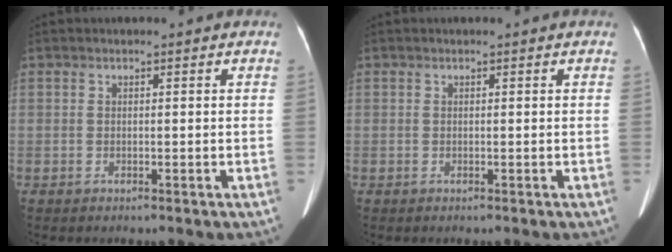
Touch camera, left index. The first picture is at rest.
{"total": 0.0}